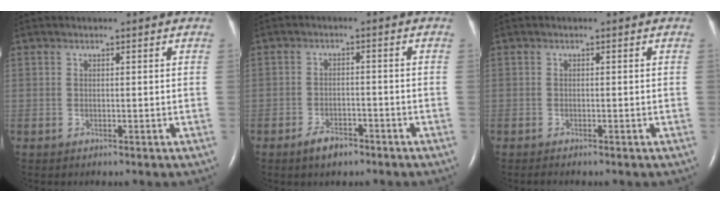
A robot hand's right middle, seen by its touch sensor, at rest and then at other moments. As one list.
[{"total": 3.6, "force": [-2.6, 1.5, 1.9], "torque": [-0.041, -0.001, -0.040]}, {"total": 1.0, "force": [-0.9, 0.1, 0.5], "torque": [-0.011, -0.004, -0.011]}]